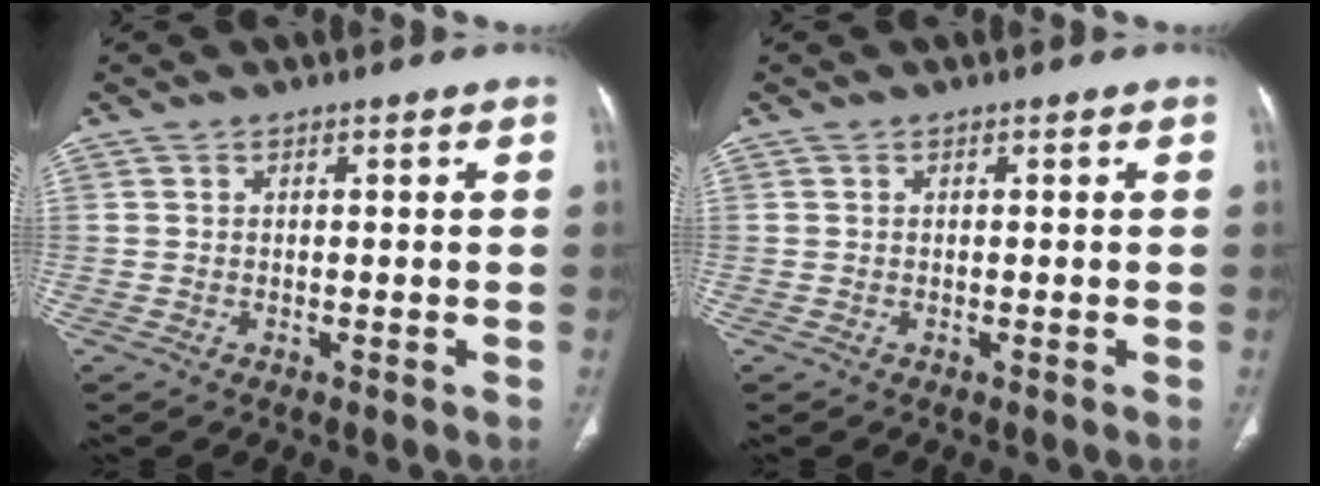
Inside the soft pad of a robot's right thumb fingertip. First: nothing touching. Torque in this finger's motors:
{"motor_torque": [0.08, 0.15, -0.03, 0.00, 0.00]}